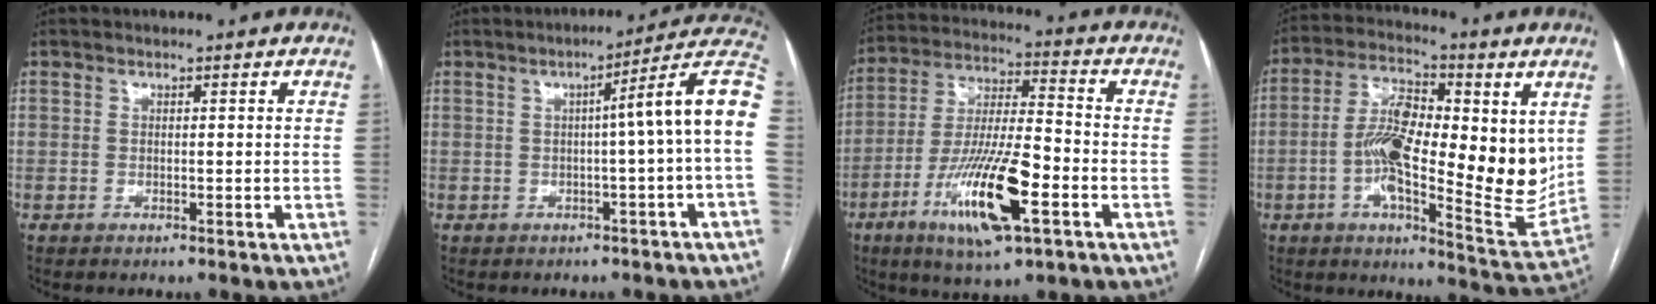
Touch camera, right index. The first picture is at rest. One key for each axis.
{"total": 10.0, "fx": 0.1, "fy": -1.4, "fz": 9.9, "tx": -0.117, "ty": 0.025, "tz": -0.006}
{"total": 16.3, "fx": -6.7, "fy": 2.9, "fz": 14.5, "tx": -0.281, "ty": -0.017, "tz": -0.115}
{"total": 18.6, "fx": 1.3, "fy": 6.0, "fz": 17.6, "tx": -0.281, "ty": 0.002, "tz": 0.016}